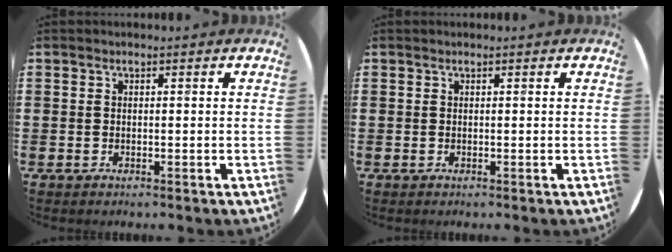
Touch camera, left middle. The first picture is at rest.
{"total": 0.0}